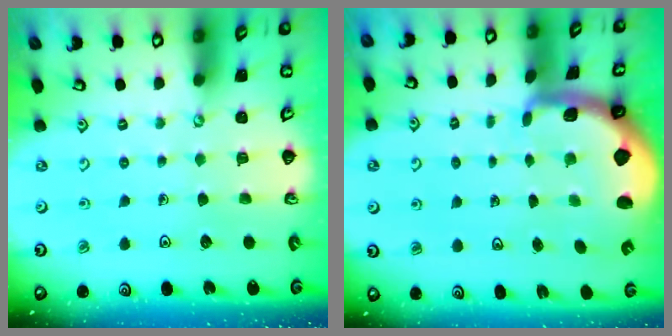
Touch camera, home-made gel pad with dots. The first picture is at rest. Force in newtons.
{"total": 1.9, "press": 1.9, "slide": 0.4}